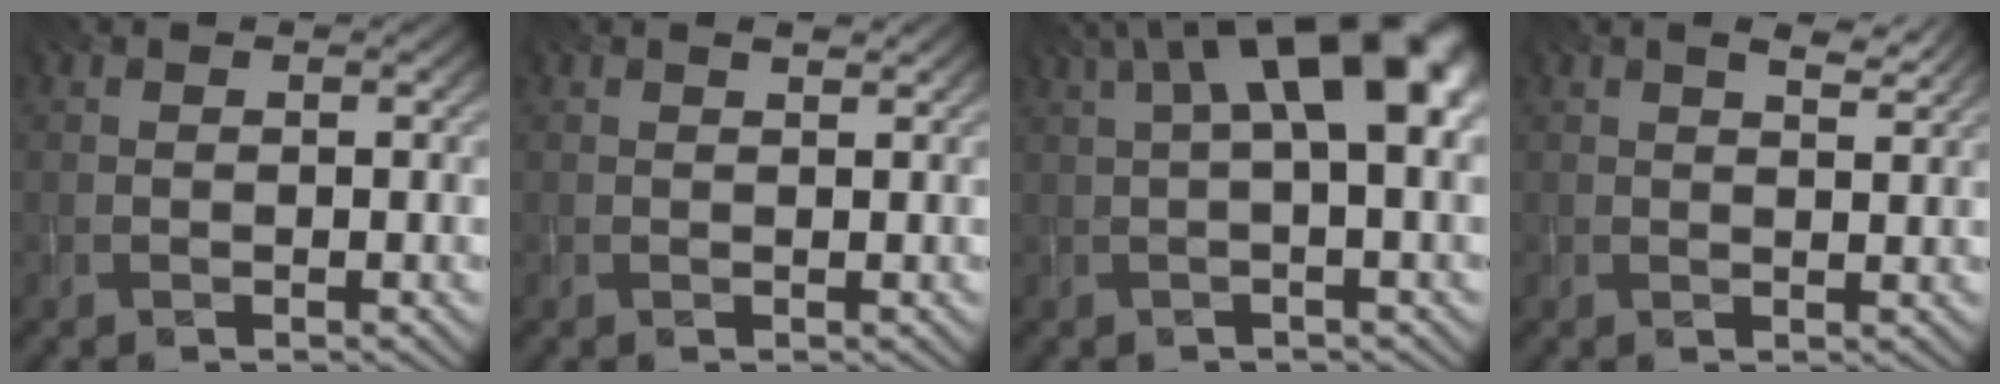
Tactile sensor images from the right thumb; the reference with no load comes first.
{"total": 0.8, "force": [0.5, 0.2, 0.5], "torque": [-0.010, -0.001, 0.010]}
{"total": 12.4, "force": [3.8, 4.2, 11.0], "torque": [-0.169, 0.018, 0.054]}
{"total": 3.0, "force": [2.0, 0.9, 2.1], "torque": [-0.035, -0.004, 0.034]}